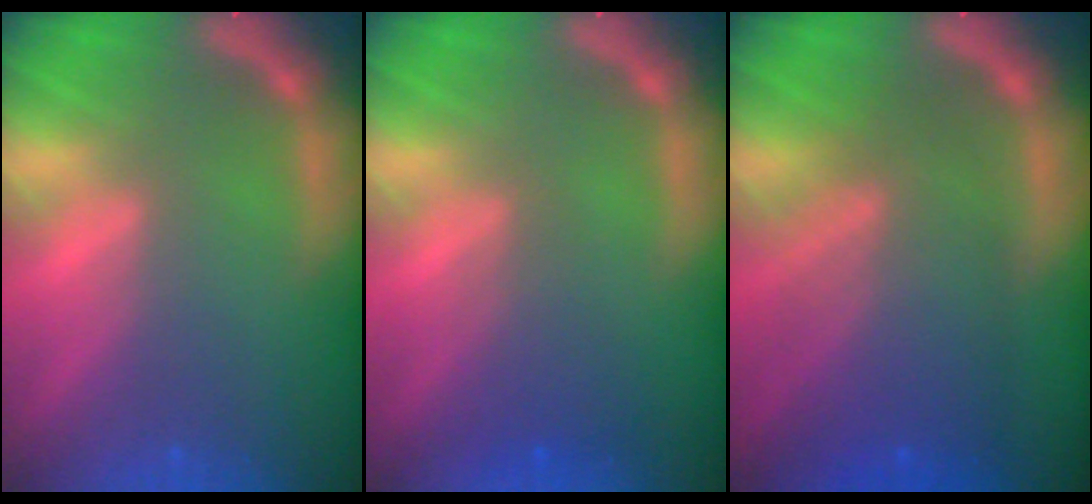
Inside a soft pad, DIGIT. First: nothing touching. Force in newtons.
{"total": 2.4}
{"total": 8.1}